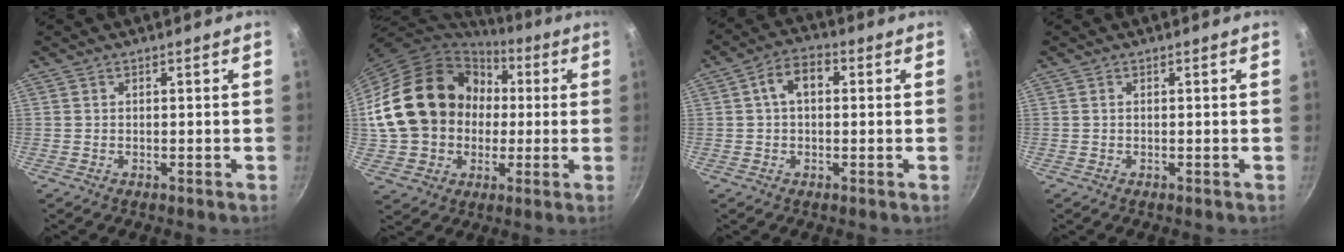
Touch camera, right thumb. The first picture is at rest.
{"total": 23.1, "force": [1.9, 18.9, 13.1], "torque": [-0.214, 0.042, 0.047]}
{"total": 6.1, "force": [1.0, 3.9, 4.6], "torque": [-0.067, 0.017, 0.007]}
{"total": 0.0}